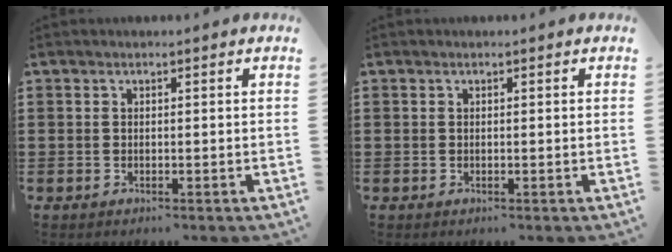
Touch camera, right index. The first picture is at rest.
{"total": 0.0}